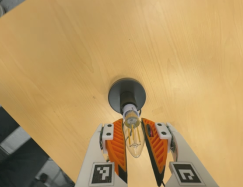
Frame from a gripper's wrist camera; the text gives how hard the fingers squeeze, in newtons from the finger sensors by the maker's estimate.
{"total": 10.8, "left": 9.9, "right": 11.8}